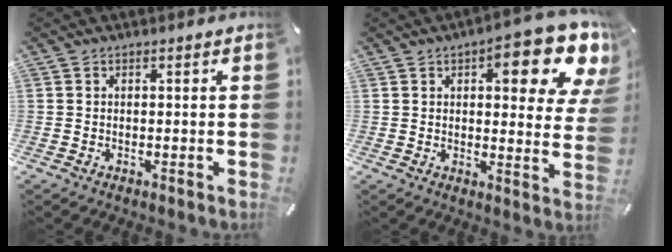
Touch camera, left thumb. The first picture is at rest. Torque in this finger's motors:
{"motor_torque": [2.22, 2.26, 1.42, -1.35, 0.08]}